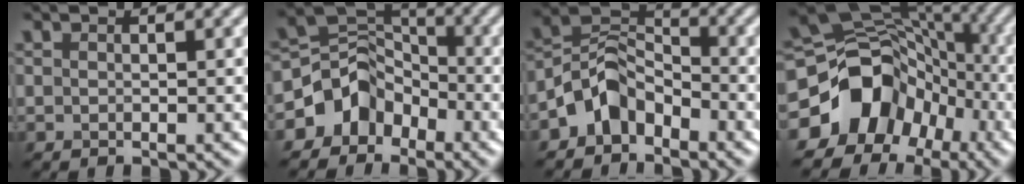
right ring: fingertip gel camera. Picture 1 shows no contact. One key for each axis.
{"total": 5.3, "fx": -2.9, "fy": 4.1, "fz": 1.6, "tx": -0.013, "ty": 0.007, "tz": -0.064}
{"total": 4.3, "fx": -2.9, "fy": 2.7, "fz": 1.8, "tx": -0.026, "ty": 0.011, "tz": -0.065}
{"total": 10.7, "fx": -4.3, "fy": 8.6, "fz": 4.7, "tx": -0.083, "ty": 0.002, "tz": -0.081}